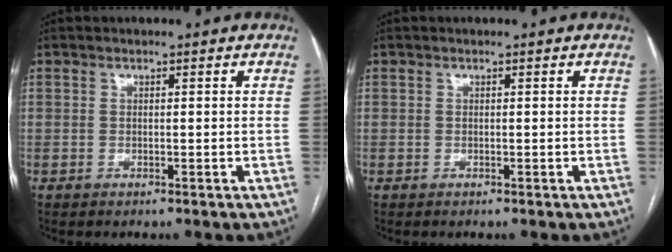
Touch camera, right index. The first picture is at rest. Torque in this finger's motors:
{"motor_torque": [0.00, 0.00, 0.00, 0.00]}